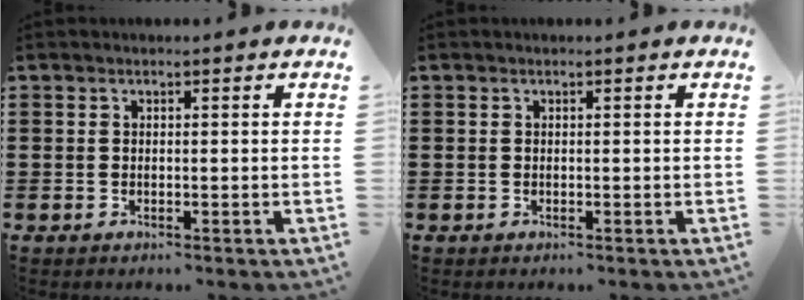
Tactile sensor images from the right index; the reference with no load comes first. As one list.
[{"total": 0.0}]